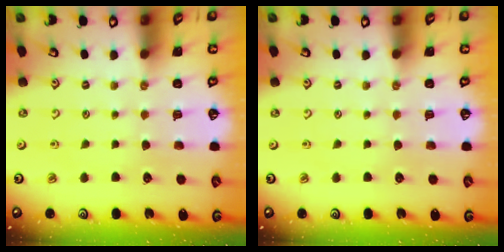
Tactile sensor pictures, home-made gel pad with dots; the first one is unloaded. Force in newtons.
{"total": 0.0}